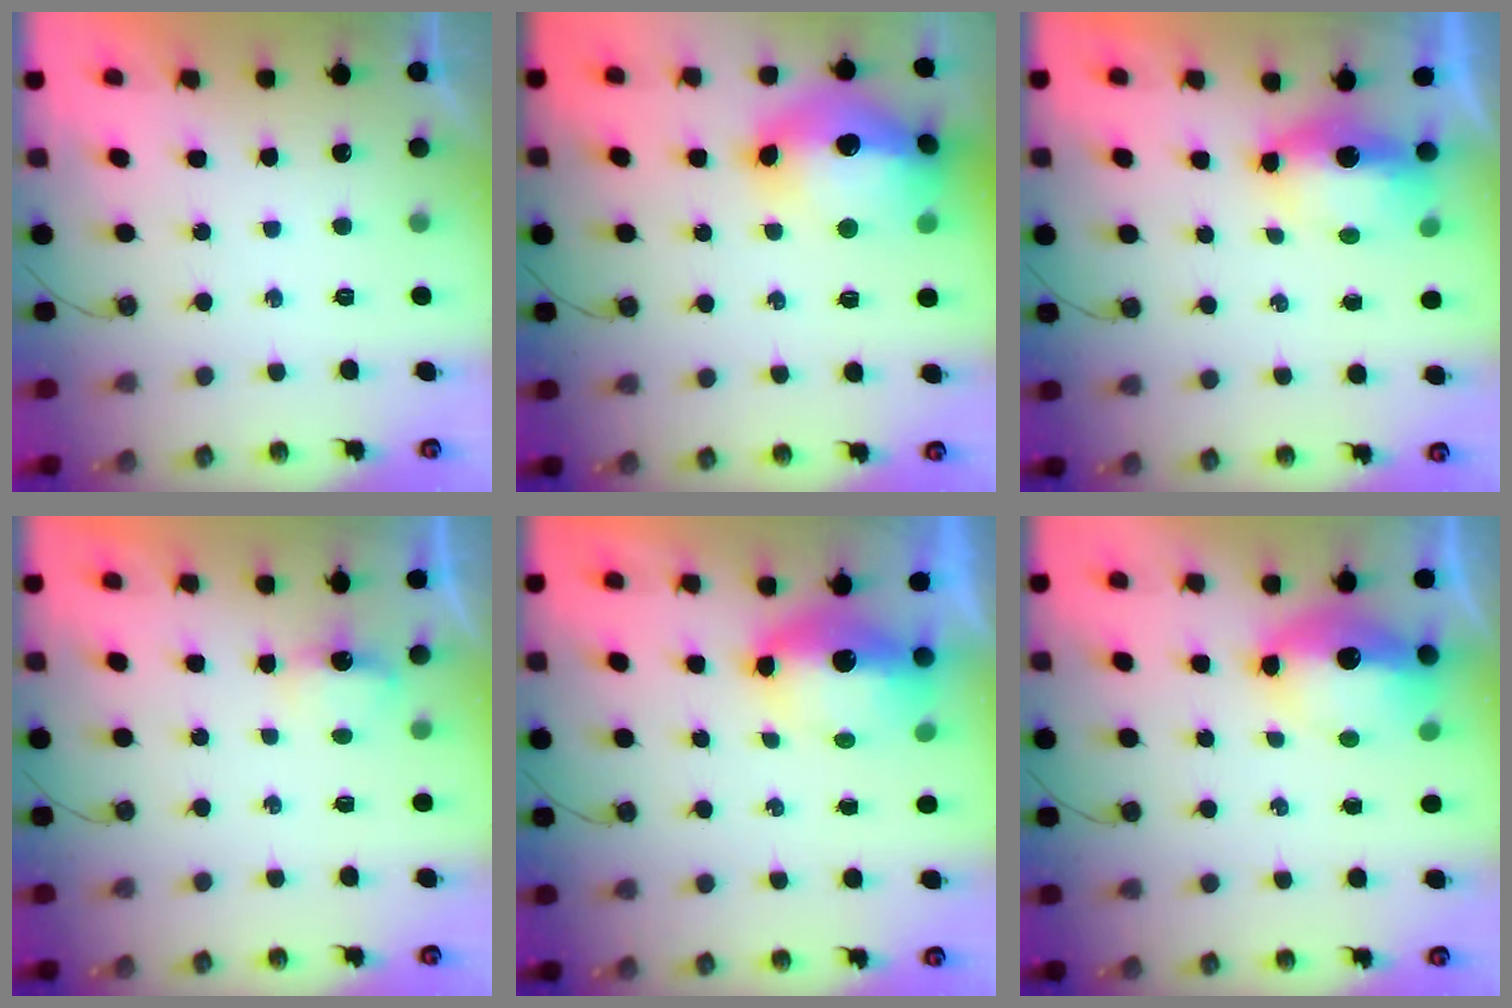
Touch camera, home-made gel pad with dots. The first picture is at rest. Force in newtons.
{"total": 20.3, "press": 20.2, "slide": 1.9}
{"total": 6.7, "press": 6.7, "slide": 0.8}
{"total": 3.1, "press": 3.0, "slide": 0.5}
{"total": 16.4, "press": 10.0, "slide": 13.0}
{"total": 12.1, "press": 12.0, "slide": 1.6}